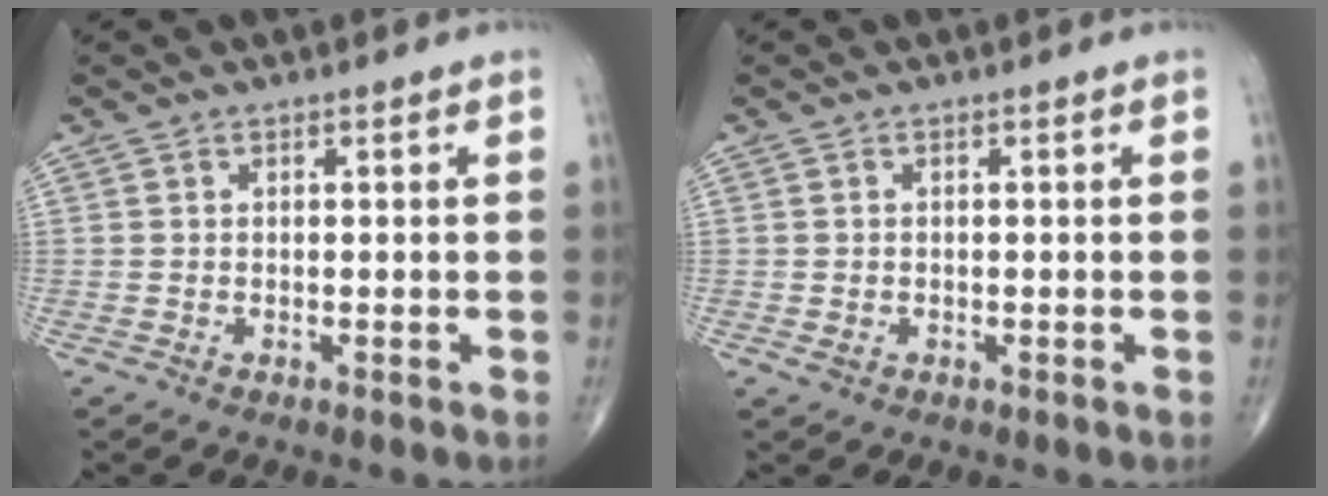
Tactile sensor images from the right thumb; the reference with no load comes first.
{"total": 0.9, "force": [-0.2, 0.7, 0.5], "torque": [-0.005, 0.002, 0.001]}